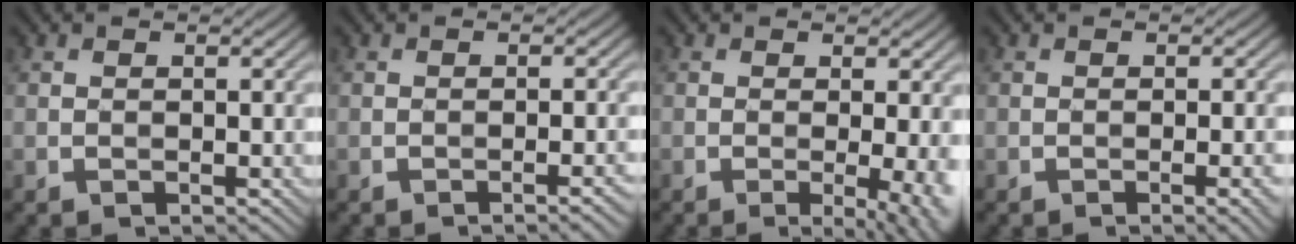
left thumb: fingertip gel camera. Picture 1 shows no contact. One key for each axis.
{"total": 2.0, "fx": -0.9, "fy": 0.3, "fz": 1.8, "tx": -0.019, "ty": 0.008, "tz": -0.018}
{"total": 5.9, "fx": -1.0, "fy": 1.7, "fz": 5.6, "tx": -0.070, "ty": -0.008, "tz": -0.006}
{"total": 2.7, "fx": -0.9, "fy": 0.5, "fz": 2.4, "tx": -0.032, "ty": 0.004, "tz": -0.016}